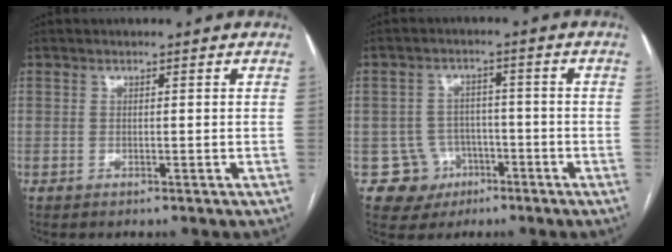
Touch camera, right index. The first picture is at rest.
{"total": 6.2, "force": [-2.4, 5.7, 0.0], "torque": [0.010, 0.014, -0.032]}